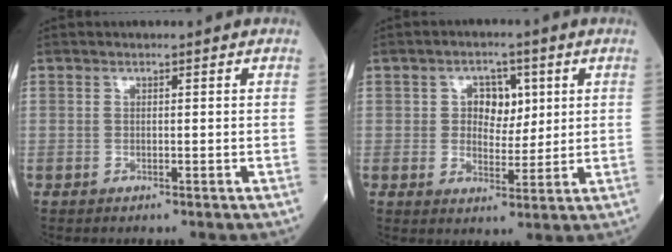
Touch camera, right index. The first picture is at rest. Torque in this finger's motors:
{"motor_torque": [0.03, 0.15, 0.05, 0.00]}